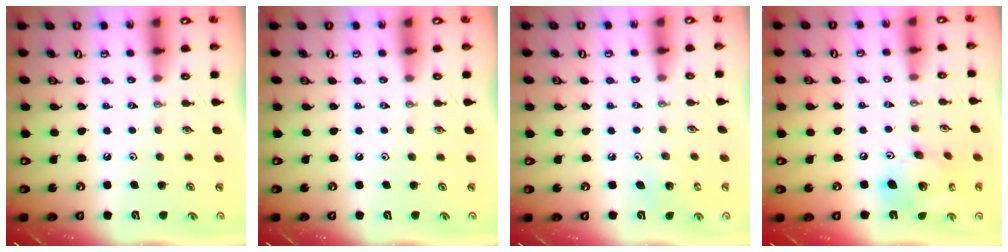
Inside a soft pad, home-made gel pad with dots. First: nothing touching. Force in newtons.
{"total": 0.0}
{"total": 6.1, "press": 6.1, "slide": 0.5}
{"total": 16.0, "press": 15.8, "slide": 2.8}